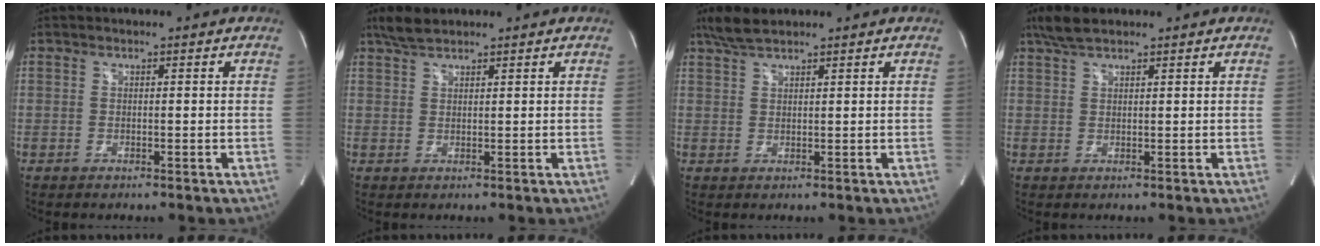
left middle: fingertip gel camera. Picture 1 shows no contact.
{"total": 2.9, "force": [2.6, 0.6, 1.3], "torque": [-0.036, 0.011, 0.054]}
{"total": 3.7, "force": [3.2, 0.6, 1.9], "torque": [-0.049, 0.013, 0.066]}
{"total": 3.6, "force": [2.9, 0.8, 2.0], "torque": [-0.050, 0.014, 0.060]}